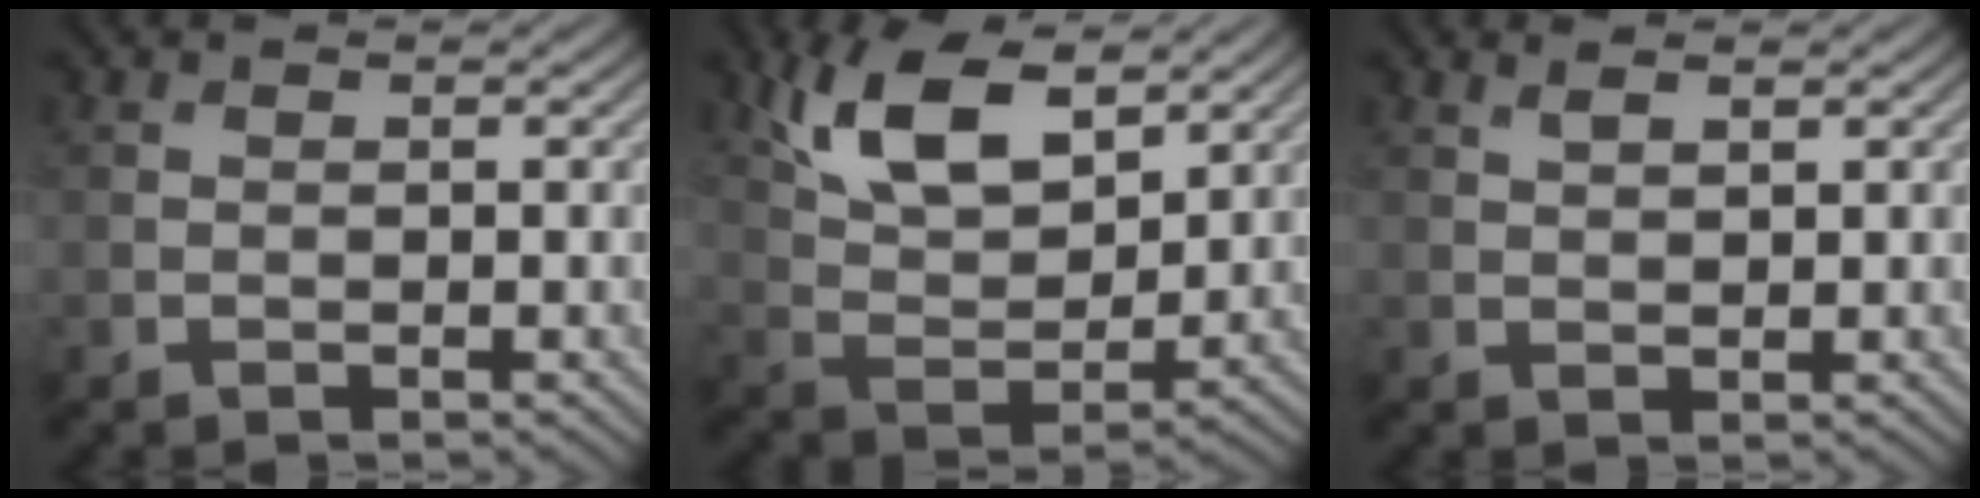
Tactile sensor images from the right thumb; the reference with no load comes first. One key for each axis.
{"total": 10.4, "fx": 5.9, "fy": 4.6, "fz": 7.2, "tx": -0.154, "ty": 0.003, "tz": 0.117}
{"total": 1.4, "fx": 1.0, "fy": 0.3, "fz": 0.9, "tx": -0.022, "ty": -0.001, "tz": 0.024}